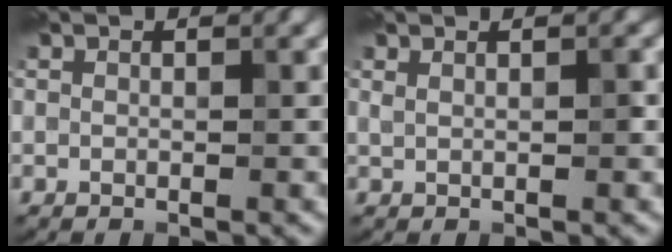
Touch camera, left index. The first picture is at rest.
{"total": 0.7, "force": [0.2, 0.0, 0.7], "torque": [-0.021, 0.001, 0.009]}